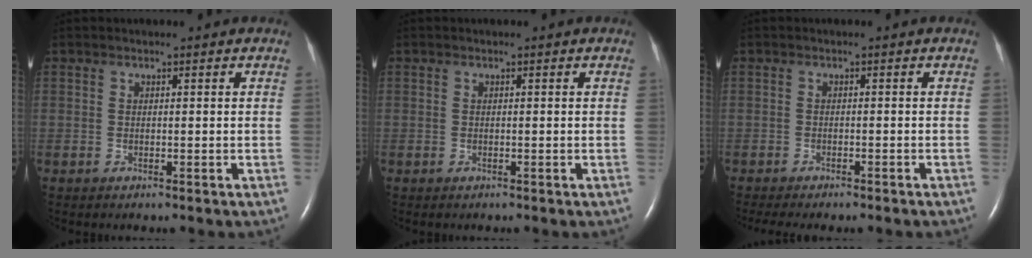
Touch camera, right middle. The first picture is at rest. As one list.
[{"total": 0.0}, {"total": 7.3, "force": [-6.2, 1.0, 3.7], "torque": [-0.043, -0.009, -0.081]}]